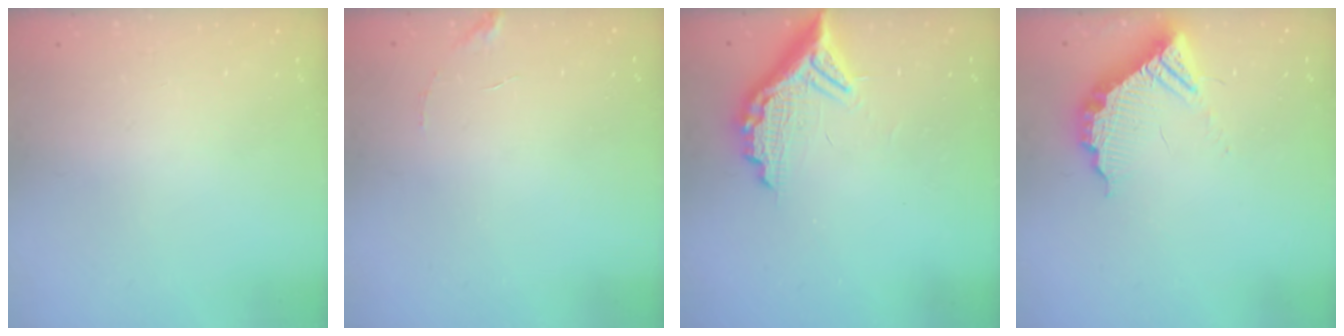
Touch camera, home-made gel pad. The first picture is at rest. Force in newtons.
{"total": 5.7, "press": 5.7, "slide": 0.3}
{"total": 11.6, "press": 11.5, "slide": 1.0}
{"total": 12.3, "press": 12.3, "slide": 0.7}